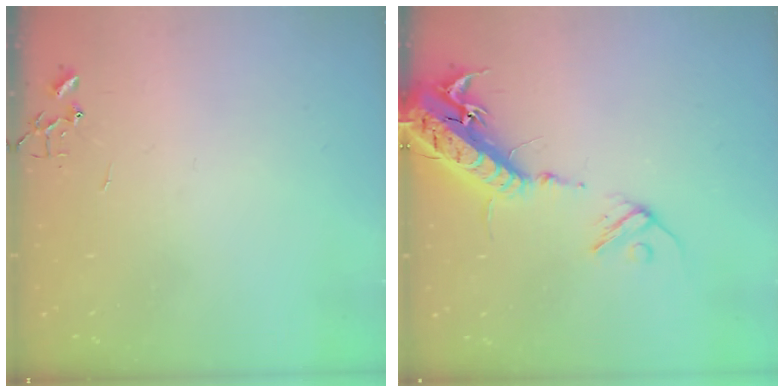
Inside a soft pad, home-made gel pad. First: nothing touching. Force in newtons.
{"total": 18.2, "press": 17.7, "slide": 4.1}